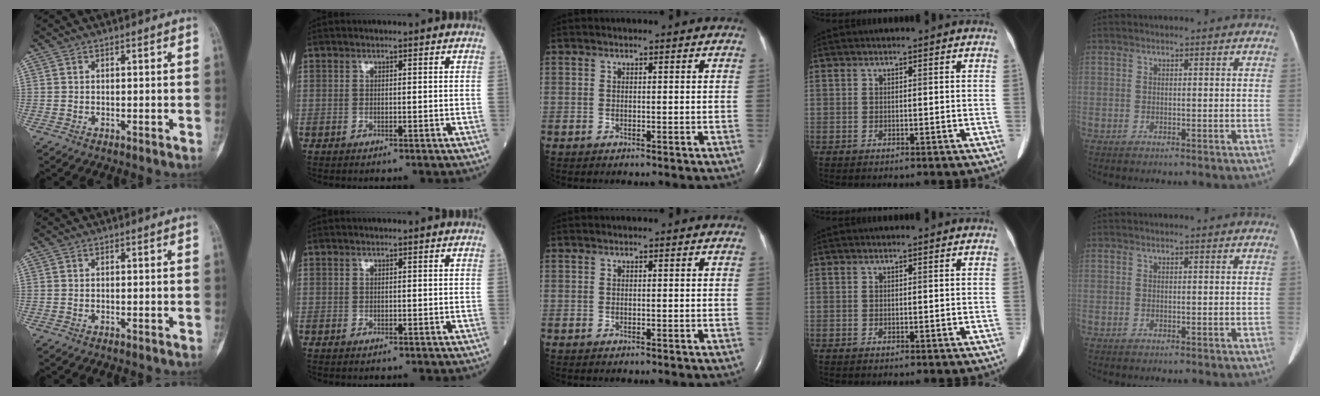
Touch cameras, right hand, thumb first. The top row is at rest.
{}